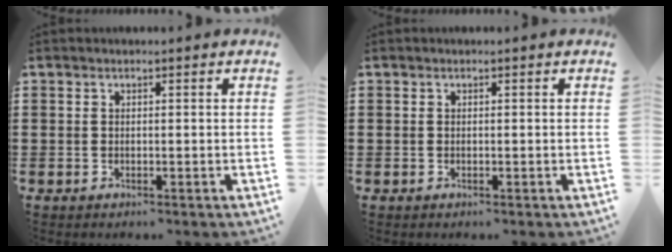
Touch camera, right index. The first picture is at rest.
{"total": 0.0}